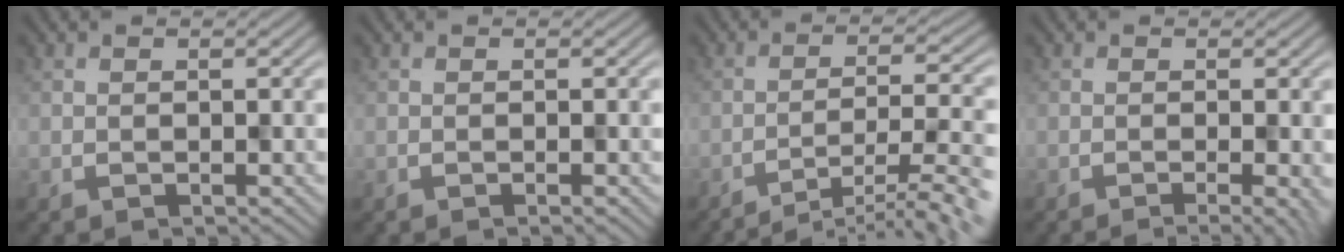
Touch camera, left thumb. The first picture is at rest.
{"total": 1.2, "force": [-0.3, 0.2, 1.1], "torque": [-0.008, 0.002, -0.007]}
{"total": 11.2, "force": [-8.9, 2.0, 6.5], "torque": [-0.082, 0.008, -0.112]}
{"total": 3.4, "force": [-1.3, 0.8, 3.0], "torque": [-0.029, 0.001, -0.014]}